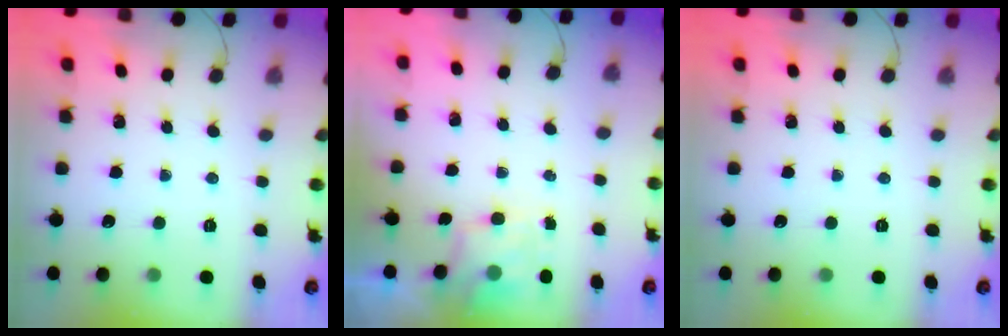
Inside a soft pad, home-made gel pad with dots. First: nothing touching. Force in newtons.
{"total": 3.6, "press": 3.5, "slide": 0.9}
{"total": 0.0}